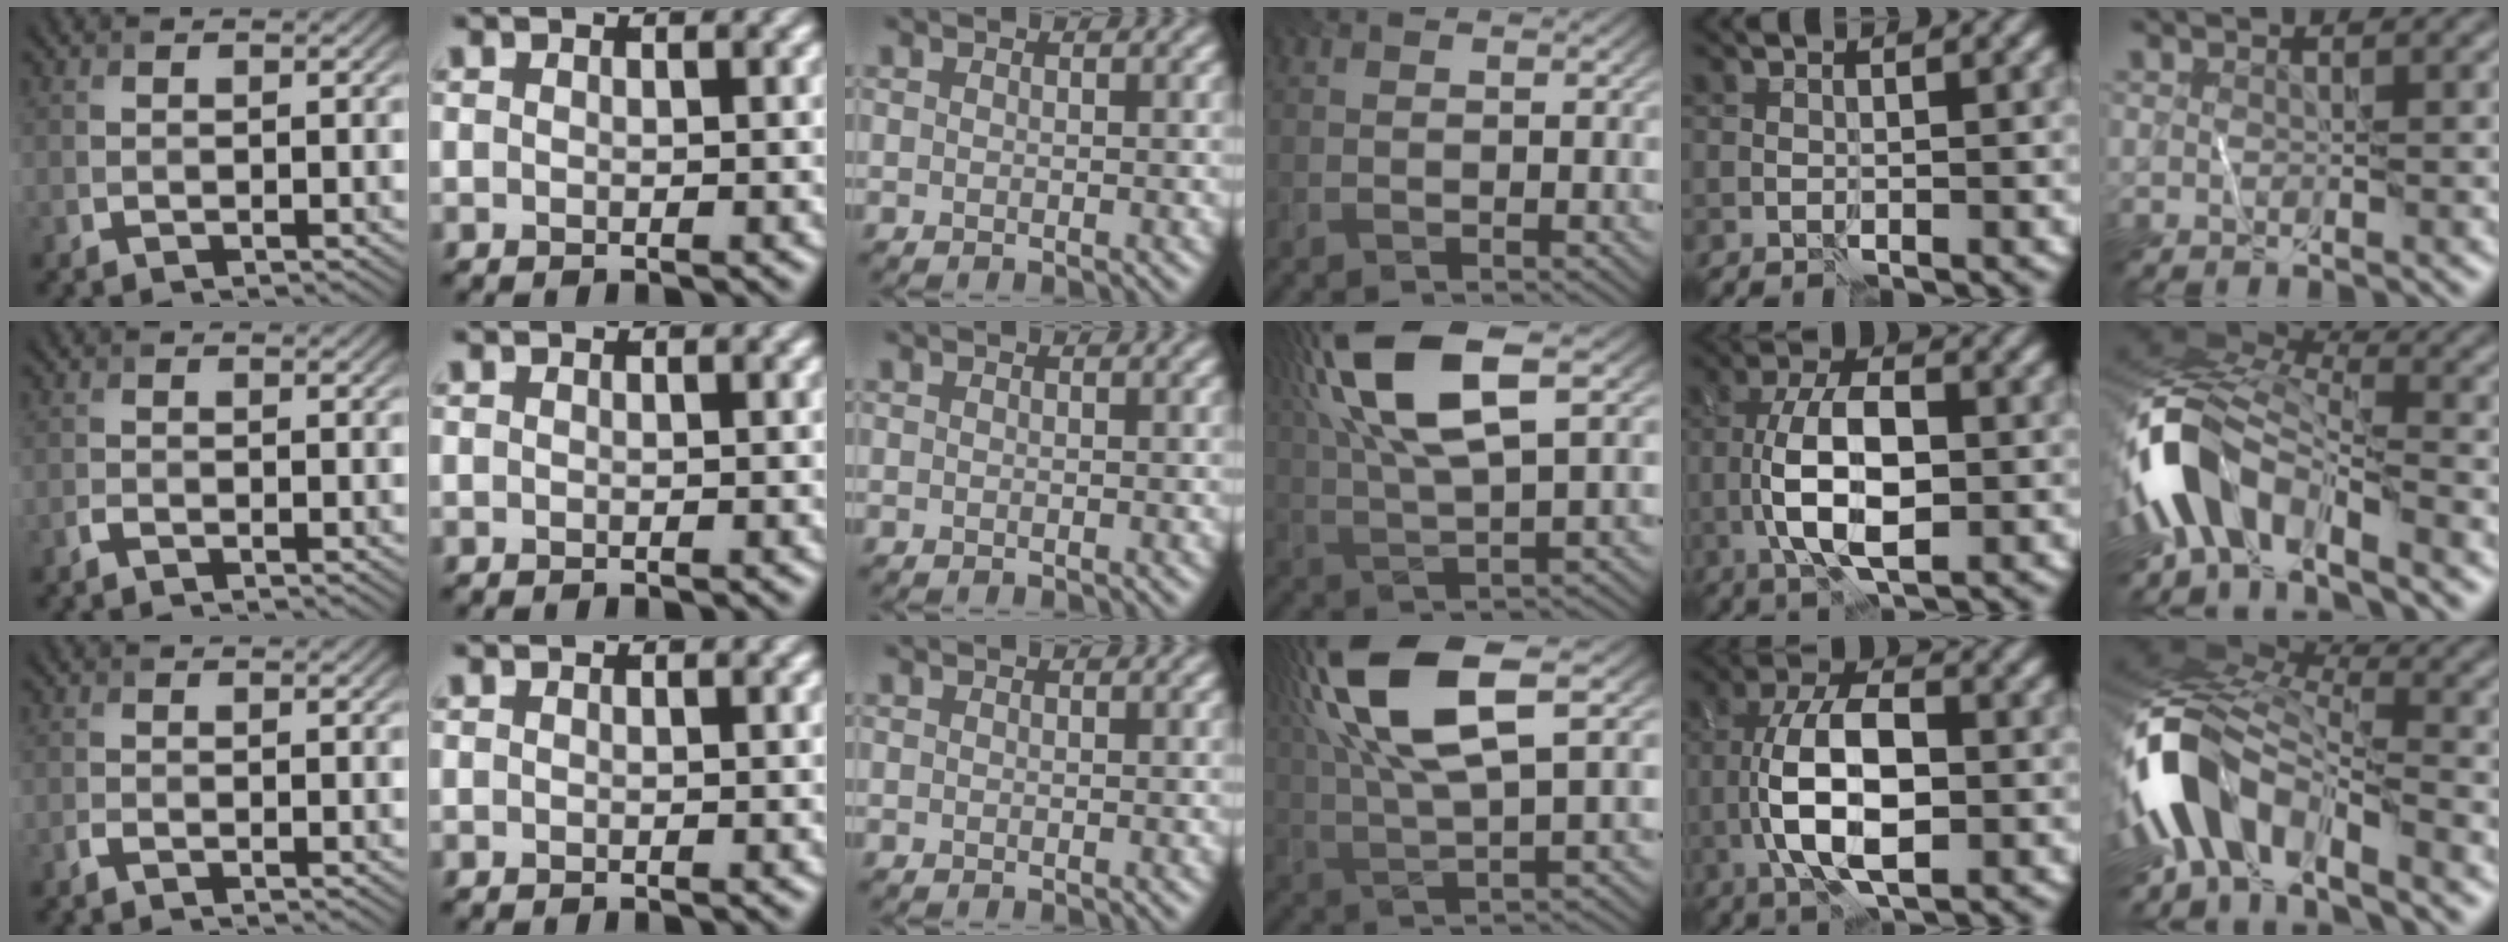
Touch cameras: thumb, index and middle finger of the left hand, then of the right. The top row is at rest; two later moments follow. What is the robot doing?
{"motion": "wipe", "object": "whiteboard"}